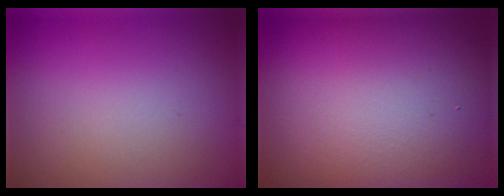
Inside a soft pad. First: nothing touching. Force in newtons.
{"total": 17.4, "press": 17.4, "slide": 0.9}